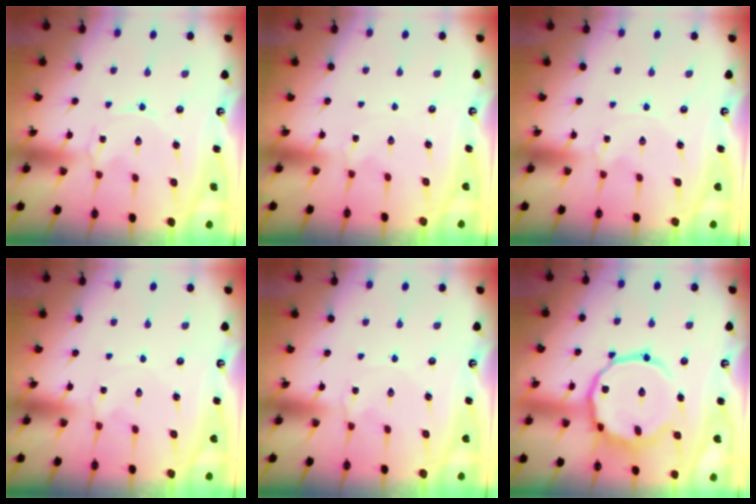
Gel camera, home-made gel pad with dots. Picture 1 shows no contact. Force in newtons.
{"total": 1.3, "press": 1.2, "slide": 0.4}
{"total": 0.0}
{"total": 0.9, "press": 0.8, "slide": 0.2}
{"total": 1.2, "press": 1.1, "slide": 0.3}
{"total": 18.3, "press": 18.2, "slide": 1.4}